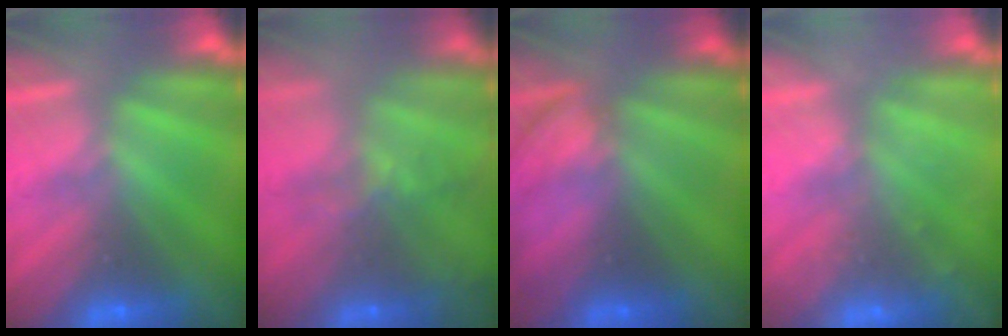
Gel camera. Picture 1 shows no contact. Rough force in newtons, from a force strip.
{"total": 8.3}
{"total": 2.3}
{"total": 2.4}